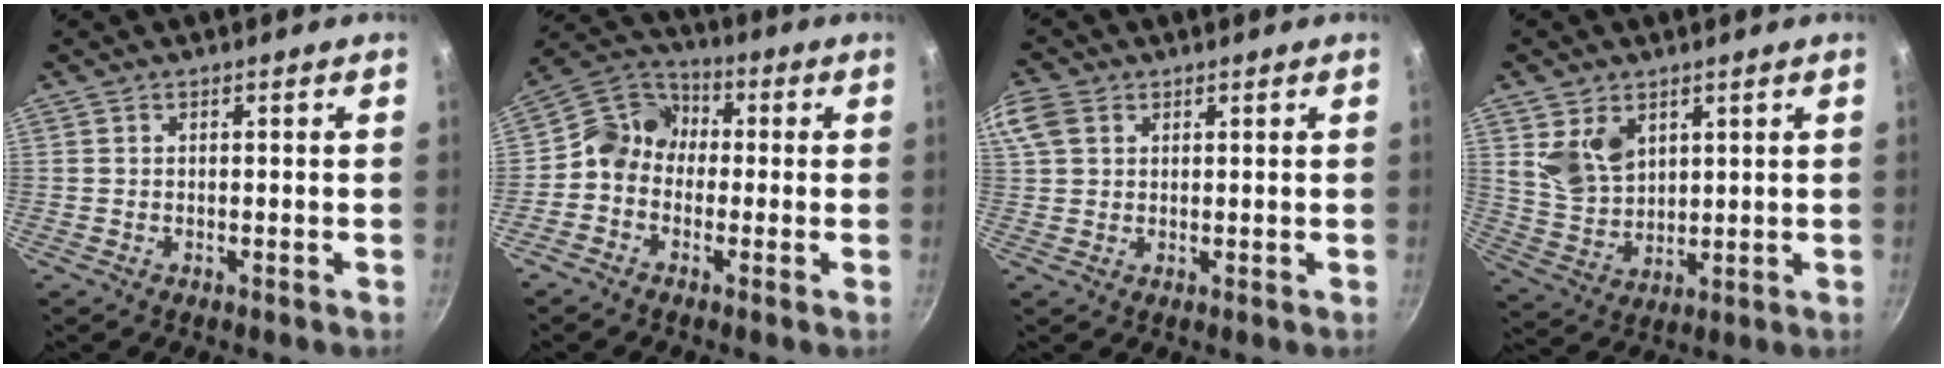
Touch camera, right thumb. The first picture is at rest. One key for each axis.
{"total": 8.4, "fx": -1.2, "fy": 7.2, "fz": 4.1, "tx": -0.048, "ty": 0.034, "tz": -0.053}
{"total": 6.0, "fx": 2.5, "fy": 4.4, "fz": 3.3, "tx": -0.066, "ty": 0.008, "tz": 0.045}
{"total": 8.7, "fx": 3.6, "fy": 6.1, "fz": 5.0, "tx": -0.076, "ty": -0.026, "tz": 0.080}